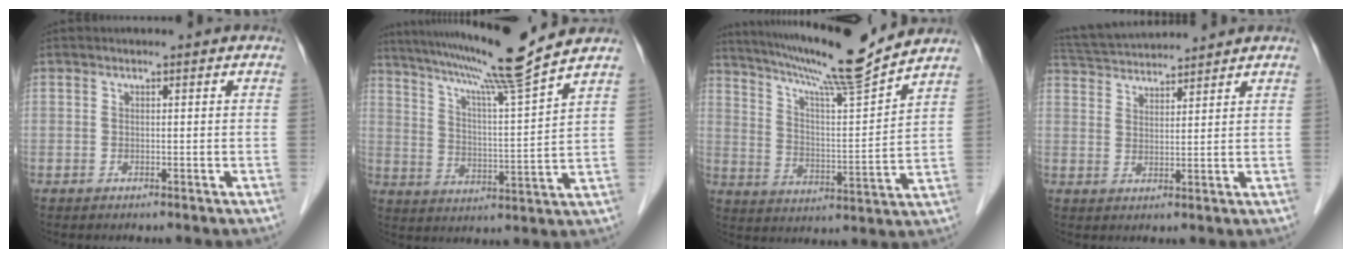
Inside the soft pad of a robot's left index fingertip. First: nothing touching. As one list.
[{"total": 15.0, "force": [12.6, -2.6, 7.7], "torque": [-0.135, -0.014, 0.195]}, {"total": 16.5, "force": [14.6, -1.4, 7.6], "torque": [-0.136, -0.011, 0.230]}, {"total": 9.2, "force": [8.8, 0.3, 2.4], "torque": [-0.054, 0.032, 0.150]}]